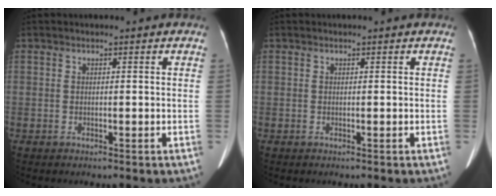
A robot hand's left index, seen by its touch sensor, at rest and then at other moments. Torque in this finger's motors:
{"motor_torque": [0.04, 0.04, 0.05, 0.01]}